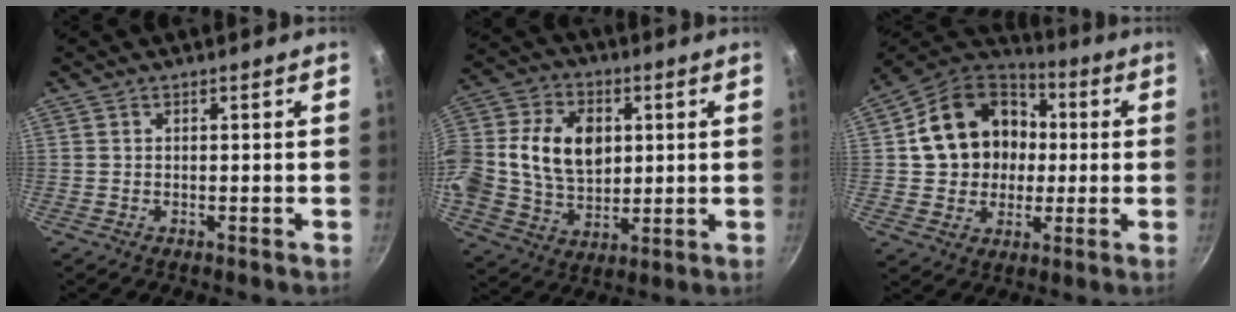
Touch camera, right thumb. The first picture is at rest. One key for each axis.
{"total": 21.0, "fx": 2.6, "fy": 15.6, "fz": 13.9, "tx": -0.278, "ty": 0.028, "tz": 0.046}
{"total": 18.1, "fx": 1.8, "fy": 15.2, "fz": 9.7, "tx": -0.143, "ty": 0.033, "tz": 0.032}